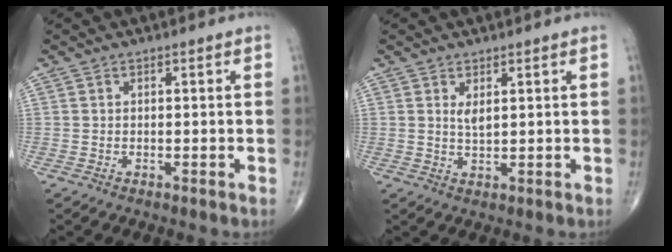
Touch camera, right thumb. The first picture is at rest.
{"total": 2.0, "force": [1.0, 0.6, 1.6], "torque": [-0.027, -0.012, 0.022]}